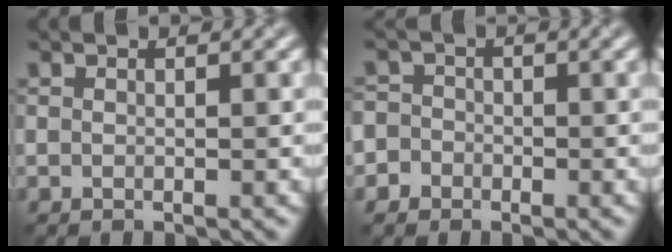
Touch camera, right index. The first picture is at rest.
{"total": 3.2, "force": [-1.4, 2.9, 0.3], "torque": [0.025, 0.008, -0.044]}